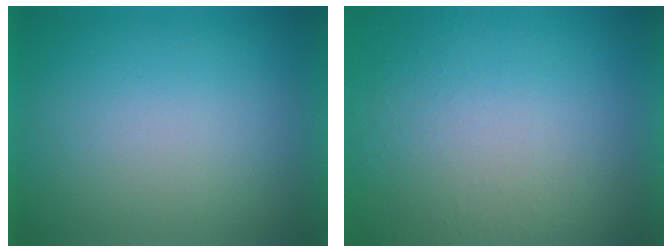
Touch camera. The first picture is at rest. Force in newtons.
{"total": 9.4}